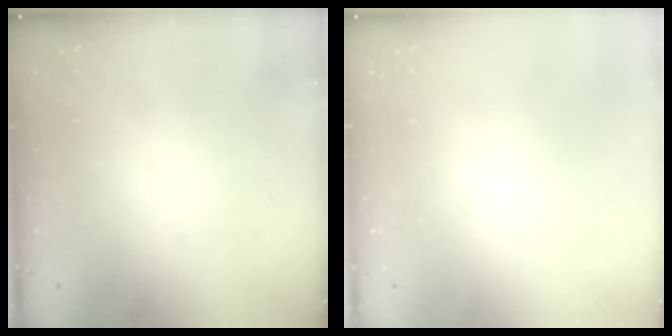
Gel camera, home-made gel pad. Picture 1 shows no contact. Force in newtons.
{"total": 0.0}